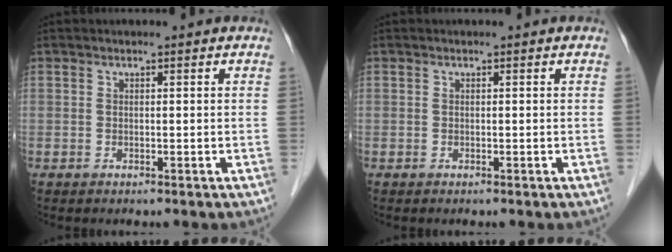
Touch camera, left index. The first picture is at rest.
{"total": 0.0}